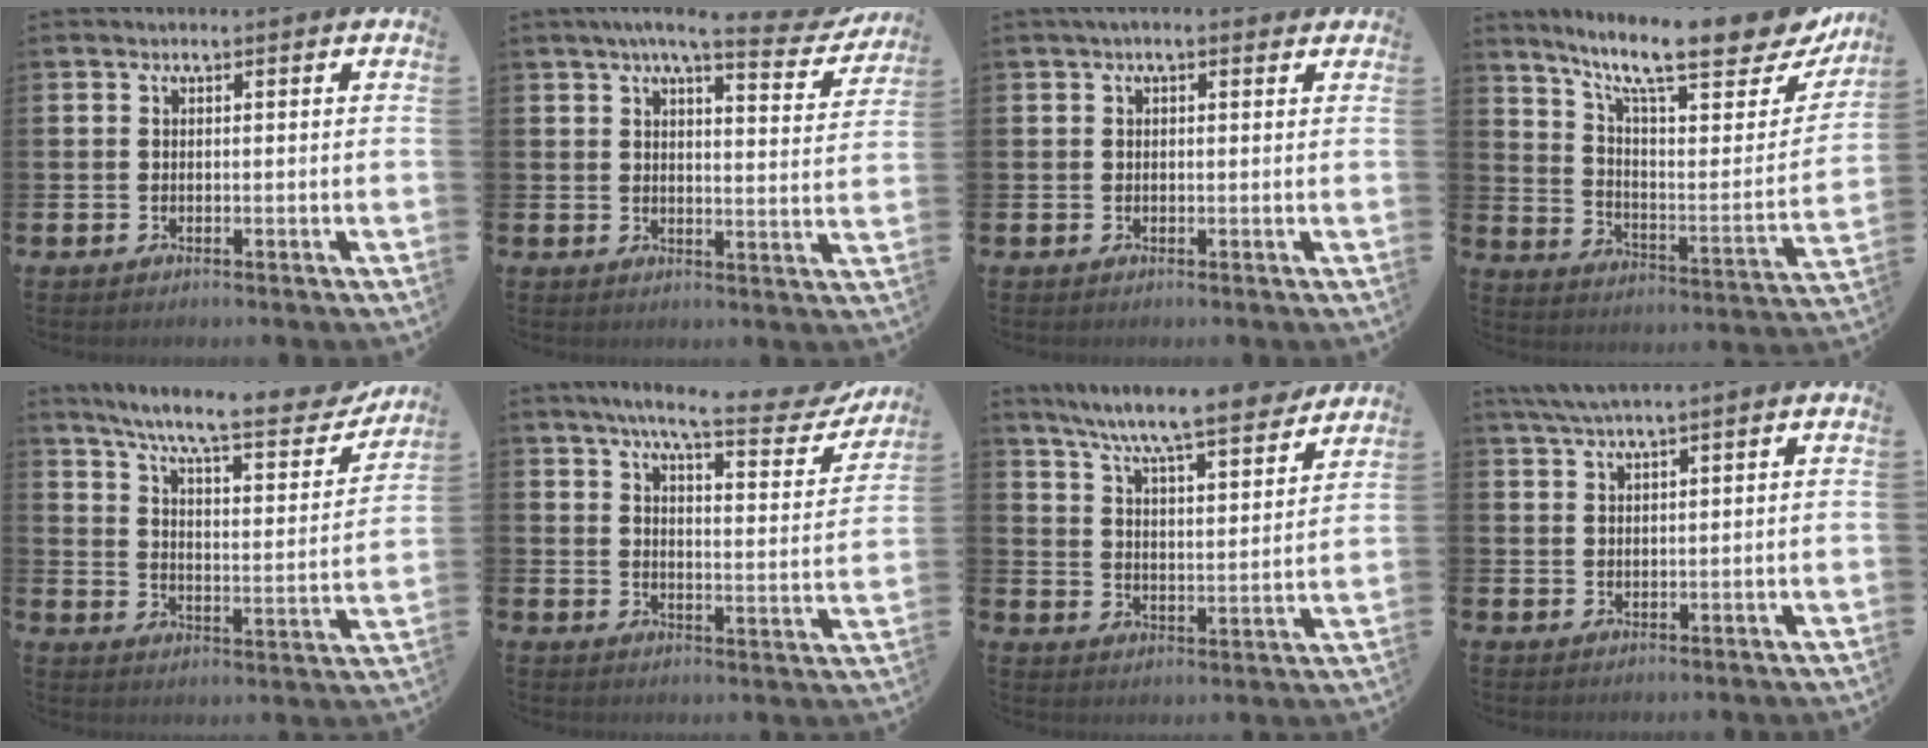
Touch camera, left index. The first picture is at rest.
{"total": 6.6, "force": [5.4, 1.1, 3.6], "torque": [-0.070, -0.023, 0.088]}
{"total": 1.2, "force": [0.7, 0.5, 0.8], "torque": [-0.013, 0.006, 0.011]}
{"total": 13.9, "force": [10.9, 3.4, 7.8], "torque": [-0.149, -0.082, 0.179]}
{"total": 9.7, "force": [8.2, 1.5, 5.0], "torque": [-0.117, -0.052, 0.134]}
{"total": 8.4, "force": [7.0, 0.9, 4.5], "torque": [-0.092, -0.041, 0.114]}
{"total": 9.4, "force": [8.7, 0.3, 3.5], "torque": [-0.094, -0.059, 0.148]}
{"total": 3.0, "force": [2.5, -0.3, 1.7], "torque": [-0.044, 0.001, 0.047]}